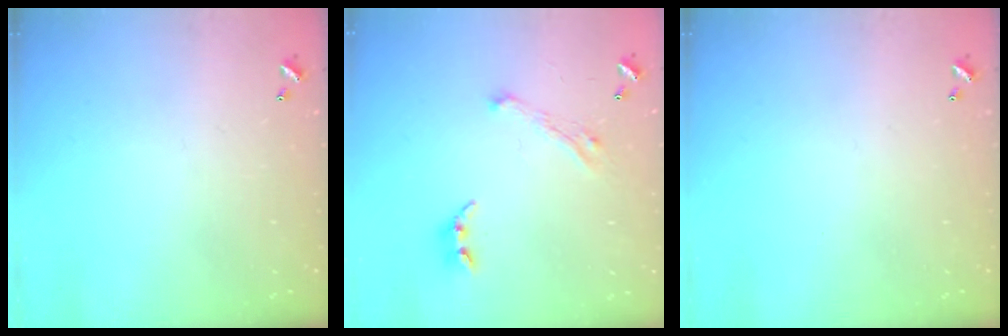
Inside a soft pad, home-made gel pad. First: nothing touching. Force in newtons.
{"total": 4.1, "press": 4.0, "slide": 1.1}
{"total": 0.0}